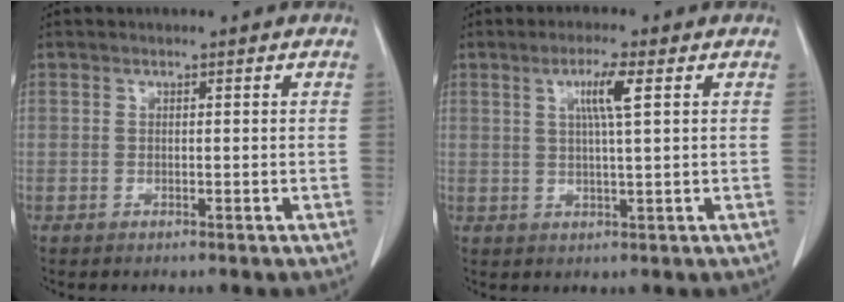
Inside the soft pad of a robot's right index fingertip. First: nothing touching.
{"total": 4.6, "force": [1.6, -0.3, 4.3], "torque": [-0.078, 0.000, 0.027]}